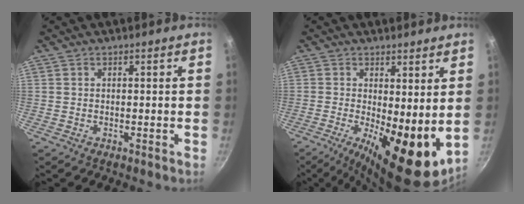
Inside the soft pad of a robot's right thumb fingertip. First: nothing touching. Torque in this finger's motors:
{"motor_torque": [-0.51, 1.42, 0.68, -0.26, 0.39]}